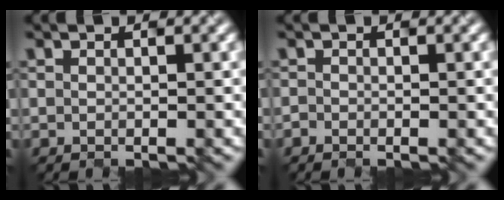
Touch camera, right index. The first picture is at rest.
{"total": 0.6, "force": [-0.6, -0.1, -0.1], "torque": [0.000, 0.004, -0.008]}